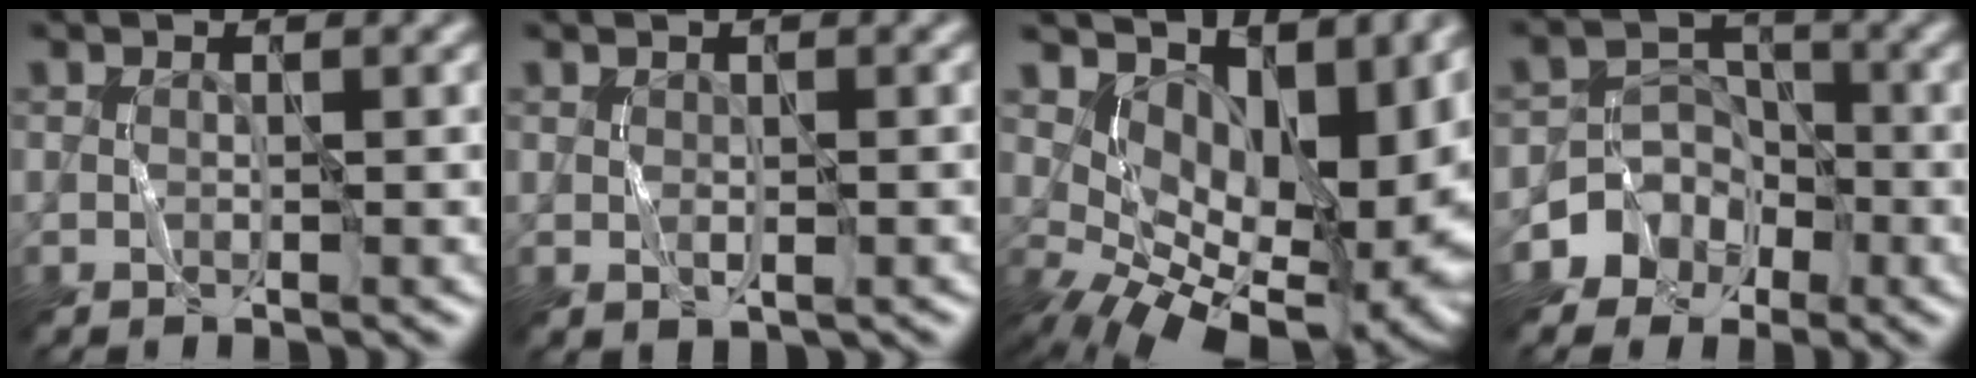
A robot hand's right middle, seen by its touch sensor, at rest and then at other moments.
{"total": 0.8, "force": [0.1, 0.4, 0.7], "torque": [-0.016, -0.006, 0.011]}
{"total": 12.4, "force": [1.1, 7.3, 10.0], "torque": [-0.146, -0.016, 0.042]}
{"total": 4.5, "force": [-2.4, 3.7, 0.7], "torque": [0.020, 0.015, -0.054]}